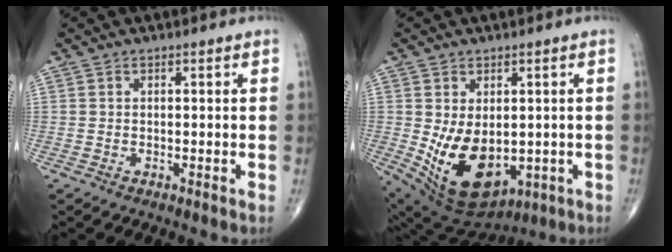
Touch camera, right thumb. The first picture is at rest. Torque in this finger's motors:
{"motor_torque": [-0.20, 1.07, 0.87, 0.52, 0.17]}